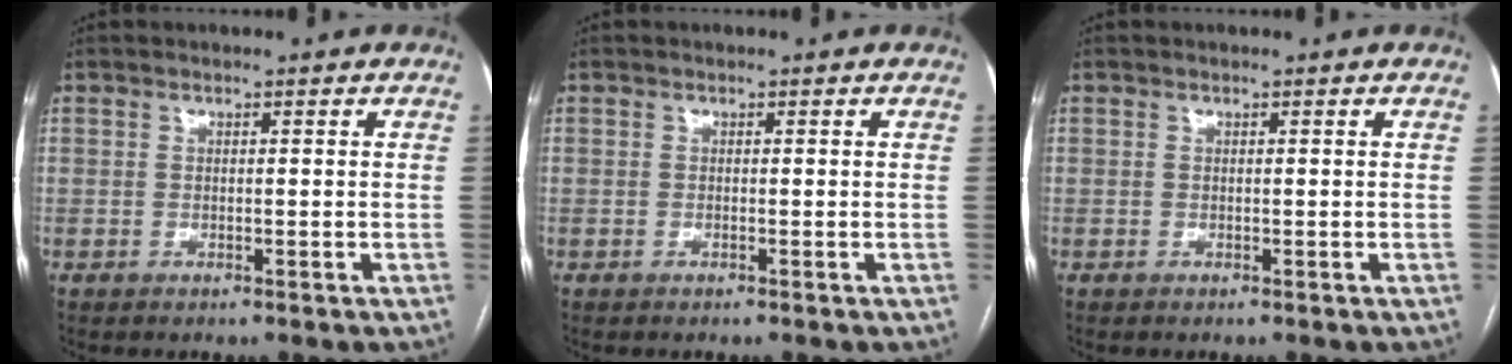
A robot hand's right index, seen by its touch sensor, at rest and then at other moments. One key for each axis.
{"total": 0.0}
{"total": 0.0}